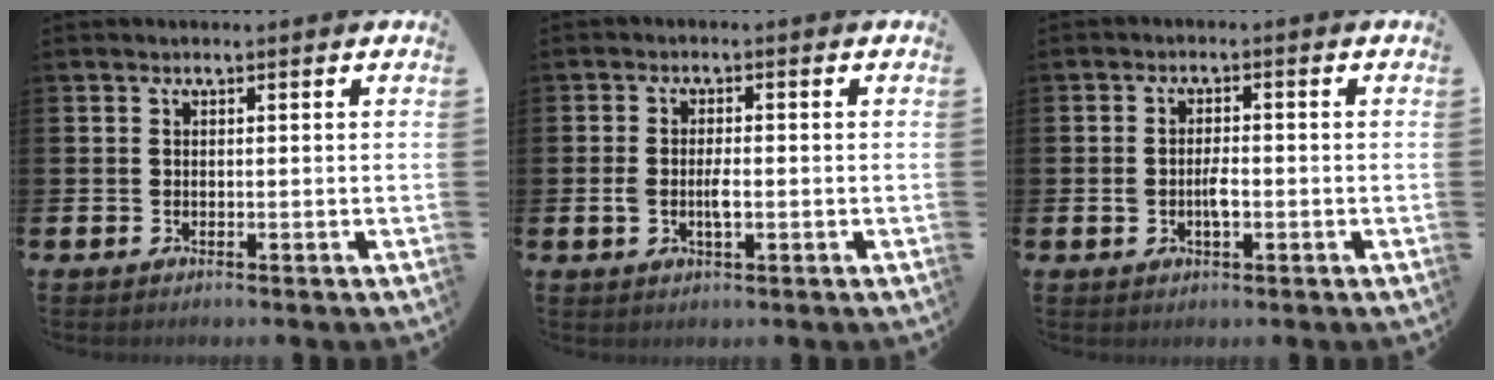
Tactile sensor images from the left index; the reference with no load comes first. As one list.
[{"total": 2.8, "force": [-0.5, 1.3, 2.4], "torque": [-0.038, -0.001, -0.009]}, {"total": 2.8, "force": [-0.5, 1.4, 2.4], "torque": [-0.030, -0.003, -0.012]}]